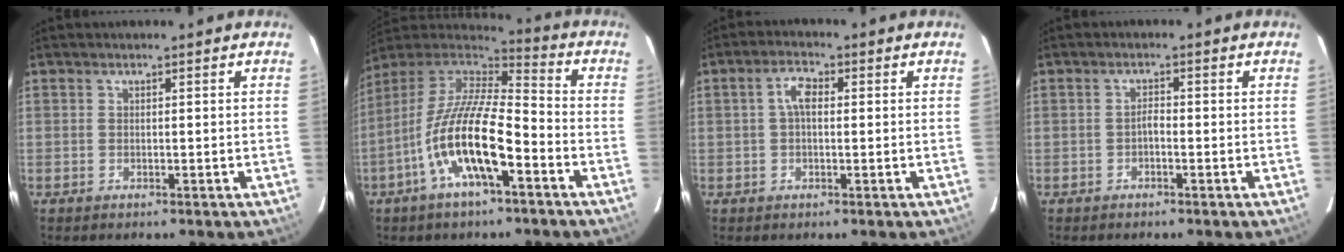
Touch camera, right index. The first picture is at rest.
{"total": 17.1, "force": [-7.0, 4.9, 14.8], "torque": [-0.283, -0.013, -0.140]}
{"total": 3.6, "force": [0.4, 1.7, 3.1], "torque": [-0.061, 0.013, 0.008]}
{"total": 1.2, "force": [-0.6, 0.4, 0.9], "torque": [-0.016, 0.006, -0.013]}